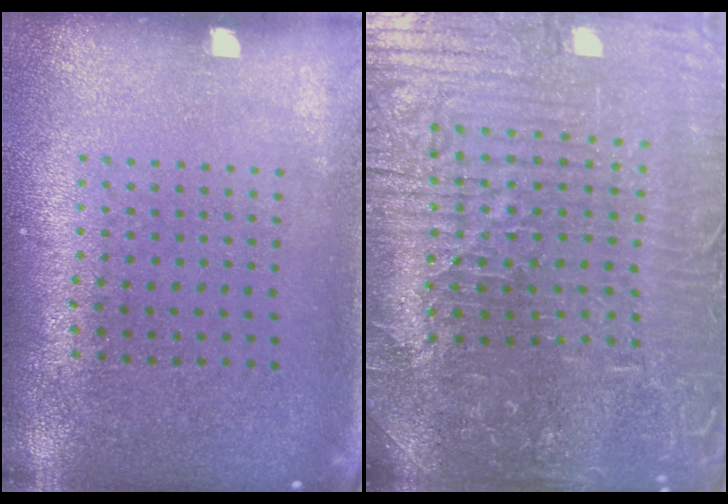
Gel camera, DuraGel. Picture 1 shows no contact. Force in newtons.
{"total": 5.9, "press": 5.6, "slide": 1.8}